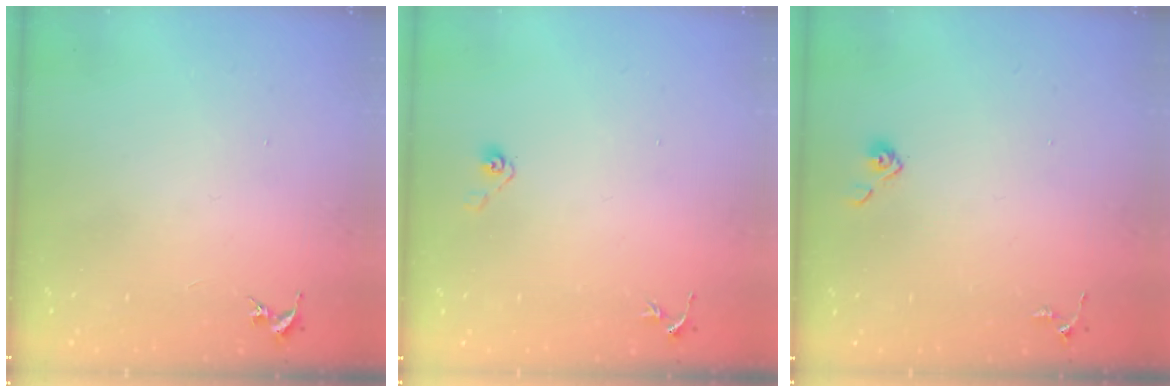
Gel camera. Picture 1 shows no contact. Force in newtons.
{"total": 3.7, "press": 3.2, "slide": 1.9}
{"total": 4.0, "press": 4.0, "slide": 0.4}